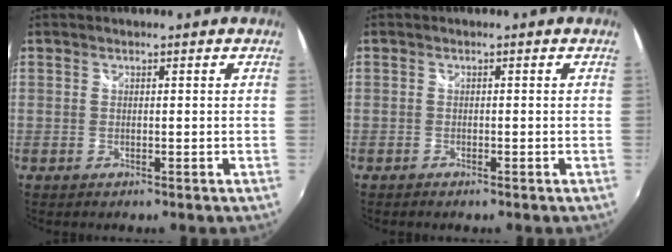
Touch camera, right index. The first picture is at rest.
{"total": 0.8, "force": [-0.7, 0.3, 0.2], "torque": [-0.008, -0.003, -0.015]}